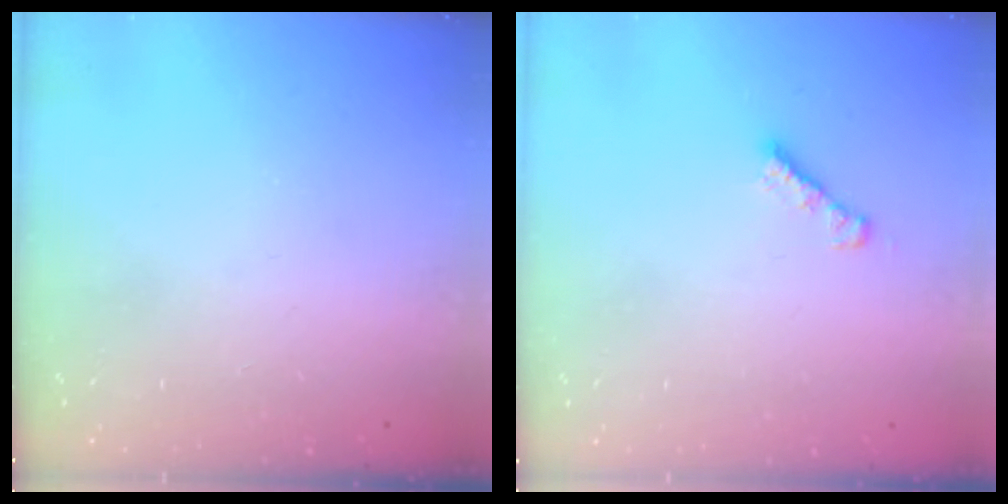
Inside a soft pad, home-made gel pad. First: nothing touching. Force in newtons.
{"total": 2.3, "press": 2.3, "slide": 0.4}